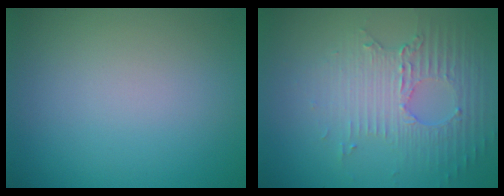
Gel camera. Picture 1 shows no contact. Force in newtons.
{"total": 4.5, "press": 3.1, "slide": 3.2}